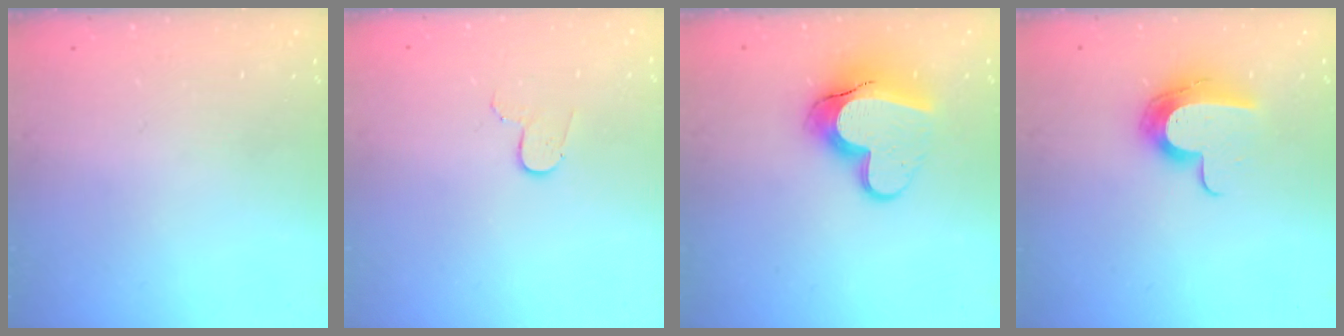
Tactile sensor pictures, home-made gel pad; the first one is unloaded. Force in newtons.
{"total": 3.3, "press": 3.3, "slide": 0.3}
{"total": 14.1, "press": 14.1, "slide": 1.1}
{"total": 12.1, "press": 12.1, "slide": 0.6}